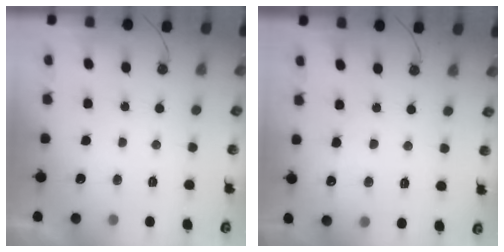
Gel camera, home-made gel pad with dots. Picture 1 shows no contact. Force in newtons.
{"total": 5.3, "press": 5.3, "slide": 0.6}